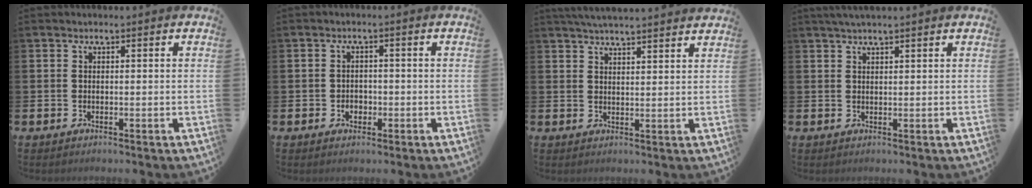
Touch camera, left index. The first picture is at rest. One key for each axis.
{"total": 1.8, "fx": -0.6, "fy": 1.5, "fz": 0.8, "tx": -0.006, "ty": 0.000, "tz": -0.017}
{"total": 4.2, "fx": 4.1, "fy": -0.2, "fz": 0.6, "tx": -0.017, "ty": -0.019, "tz": 0.073}
{"total": 1.8, "fx": 1.6, "fy": -0.1, "fz": 0.8, "tx": -0.012, "ty": 0.001, "tz": 0.029}